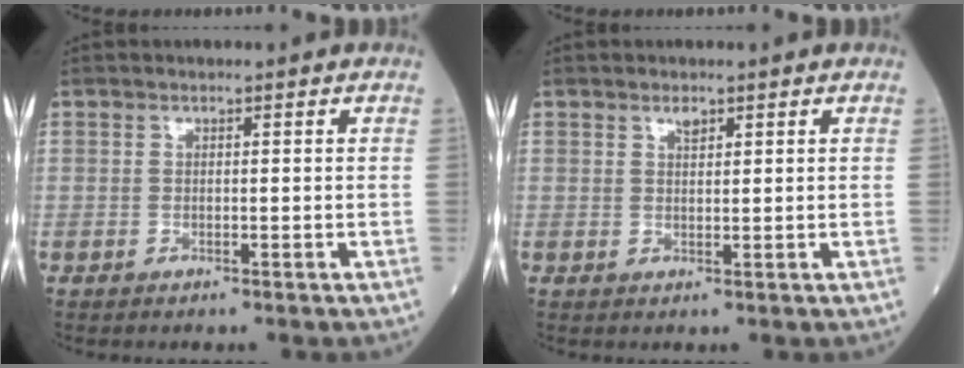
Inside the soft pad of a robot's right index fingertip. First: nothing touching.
{"total": 1.3, "force": [0.9, 0.5, 0.8], "torque": [-0.015, 0.000, 0.016]}